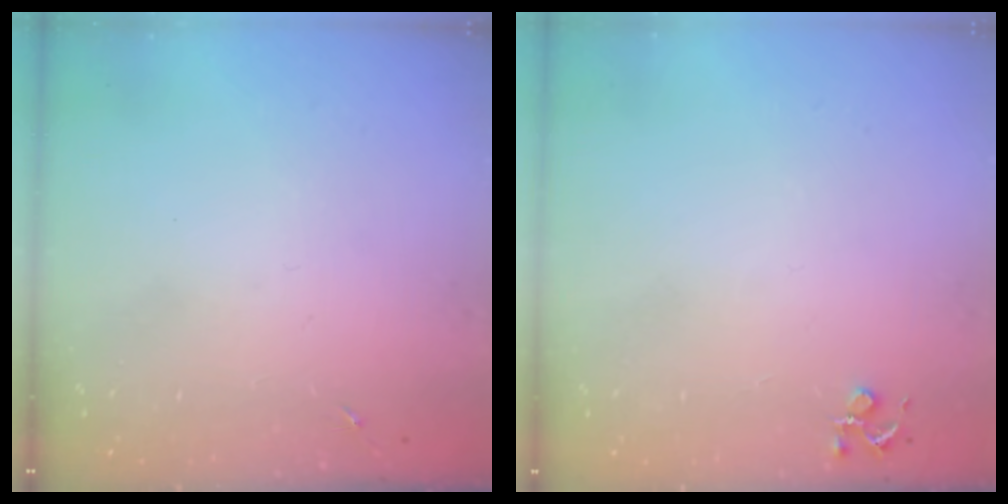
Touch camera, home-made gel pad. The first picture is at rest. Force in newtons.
{"total": 3.9, "press": 3.9, "slide": 0.5}